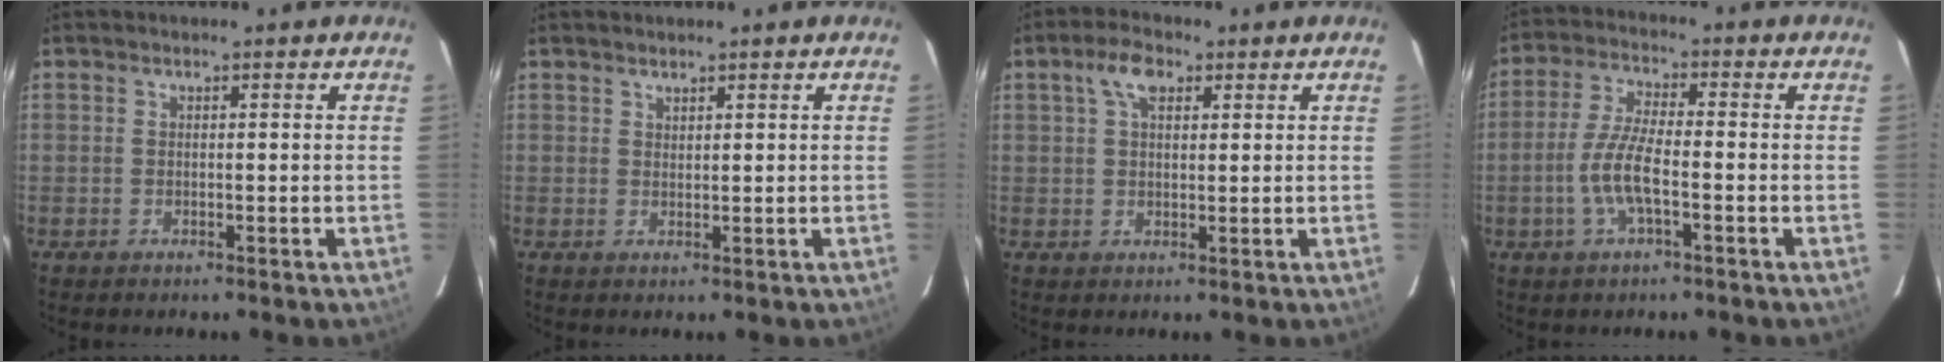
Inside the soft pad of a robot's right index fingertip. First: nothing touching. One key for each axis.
{"total": 1.2, "fx": 1.1, "fy": 0.3, "fz": 0.2, "tx": -0.003, "ty": 0.001, "tz": 0.021}
{"total": 4.7, "fx": 2.2, "fy": 2.5, "fz": 3.4, "tx": -0.061, "ty": 0.015, "tz": 0.039}
{"total": 7.4, "fx": -2.3, "fy": 1.6, "fz": 6.8, "tx": -0.145, "ty": 0.003, "tz": -0.046}